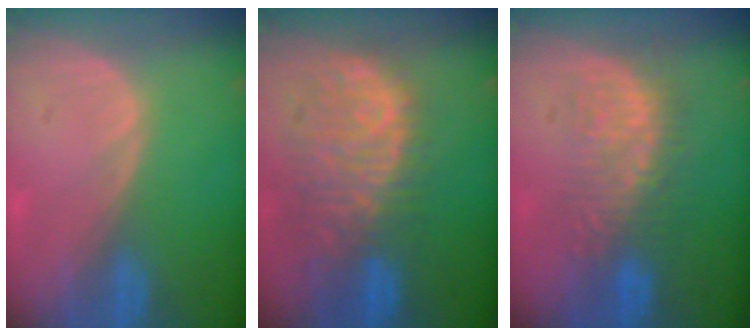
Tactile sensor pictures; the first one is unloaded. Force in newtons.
{"total": 11.4, "press": 9.8, "slide": 5.9}
{"total": 6.8, "press": 6.7, "slide": 1.4}